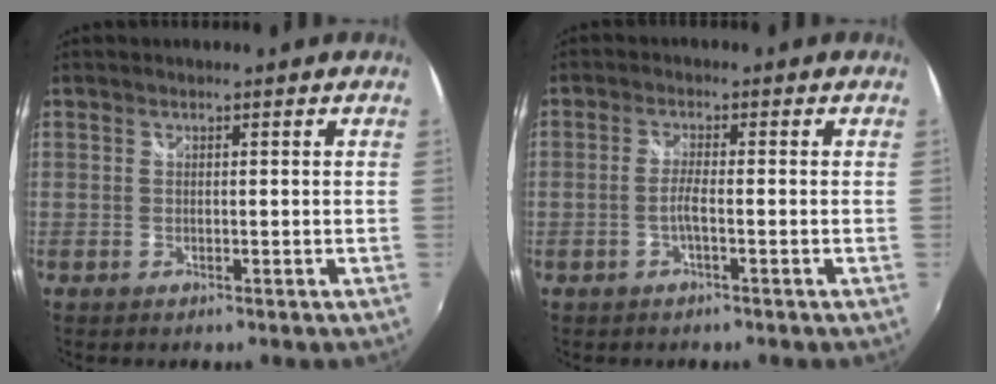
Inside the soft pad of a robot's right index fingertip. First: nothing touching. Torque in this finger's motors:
{"motor_torque": [0.05, 0.22, -0.06, 0.01]}